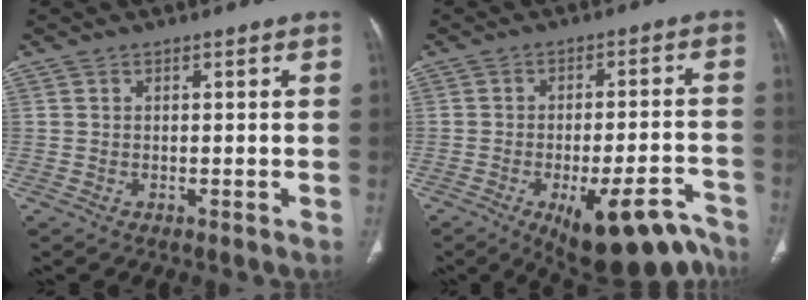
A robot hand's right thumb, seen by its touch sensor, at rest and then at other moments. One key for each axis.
{"total": 17.0, "fx": -11.4, "fy": 5.8, "fz": 11.2, "tx": -0.081, "ty": 0.072, "tz": -0.156}